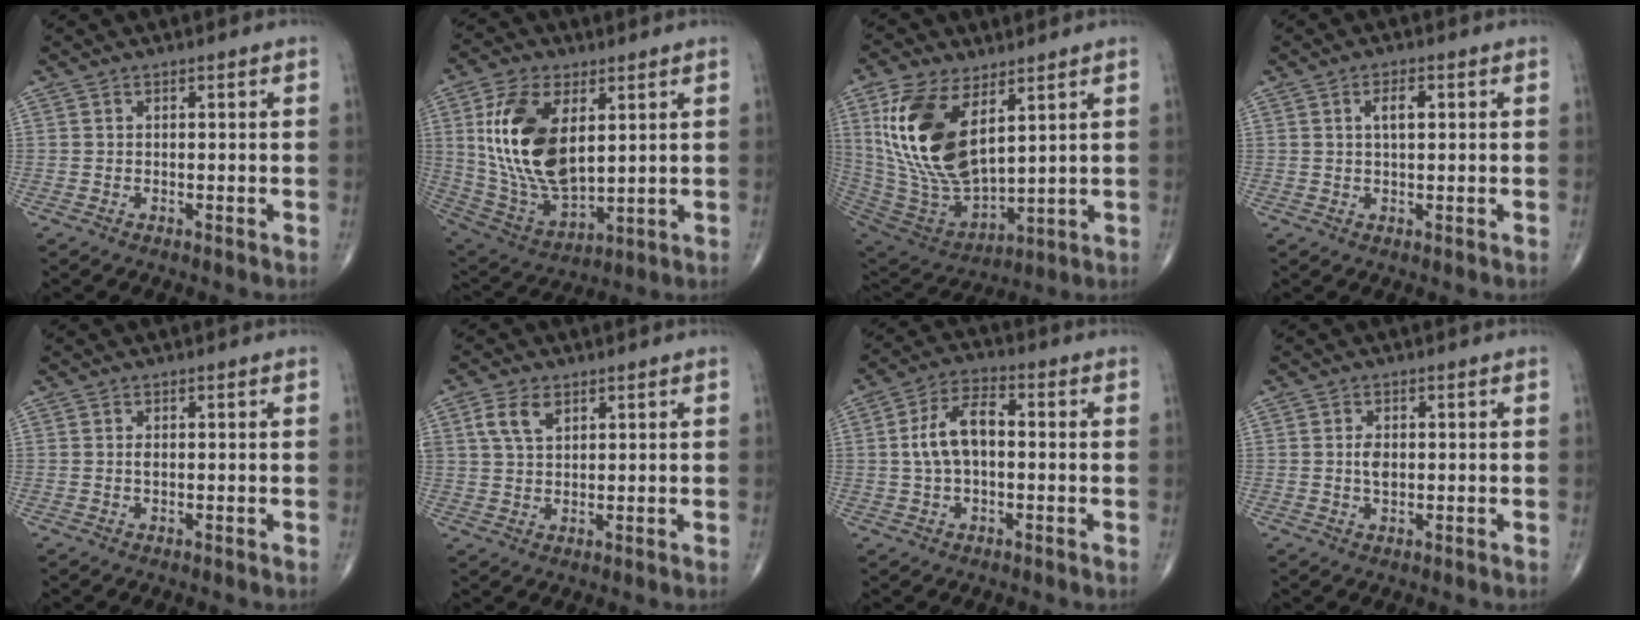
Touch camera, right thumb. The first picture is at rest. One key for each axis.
{"total": 19.3, "fx": 4.5, "fy": 10.3, "fz": 15.7, "tx": -0.295, "ty": -0.023, "tz": 0.095}
{"total": 20.3, "fx": 7.0, "fy": 10.3, "fz": 16.0, "tx": -0.307, "ty": -0.032, "tz": 0.147}
{"total": 3.4, "fx": 0.9, "fy": 1.5, "fz": 3.0, "tx": -0.050, "ty": 0.003, "tz": 0.015}
{"total": 0.8, "fx": 0.0, "fy": 0.4, "fz": 0.7, "tx": -0.012, "ty": 0.000, "tz": -0.001}
{"total": 5.2, "fx": 2.4, "fy": 3.0, "fz": 3.5, "tx": -0.064, "ty": -0.003, "tz": 0.048}
{"total": 8.7, "fx": 0.2, "fy": 4.7, "fz": 7.3, "tx": -0.141, "ty": 0.025, "tz": -0.004}
{"total": 2.6, "fx": 0.1, "fy": 1.5, "fz": 2.1, "tx": -0.035, "ty": -0.001, "tz": 0.000}